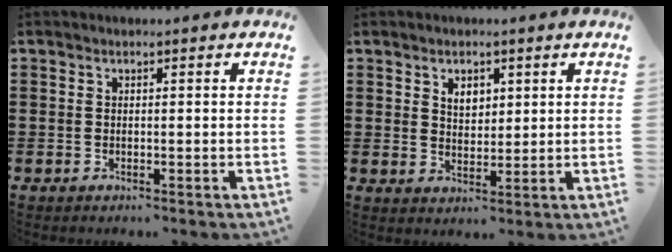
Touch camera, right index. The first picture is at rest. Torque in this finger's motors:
{"motor_torque": [0.01, 0.01, 0.07, 0.05]}